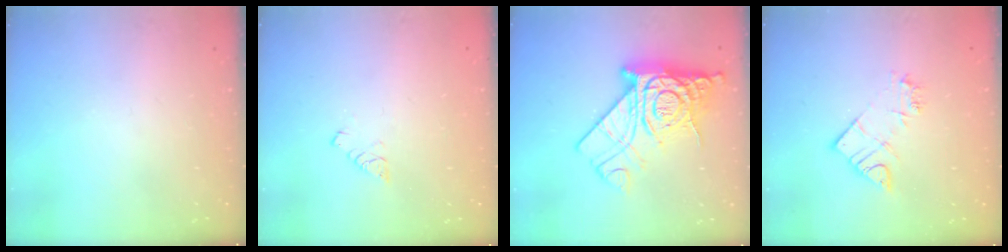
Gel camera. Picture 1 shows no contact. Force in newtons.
{"total": 4.8, "press": 4.8, "slide": 0.3}
{"total": 23.5, "press": 23.4, "slide": 1.9}
{"total": 8.7, "press": 8.7, "slide": 0.8}